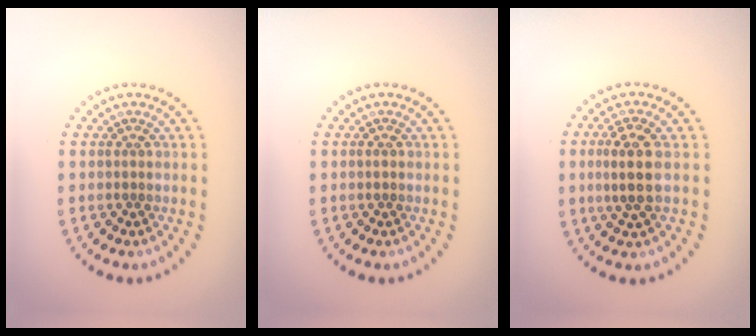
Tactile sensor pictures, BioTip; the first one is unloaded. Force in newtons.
{"total": 0.5, "press": 0.5, "slide": 0.1}
{"total": 3.2, "press": 3.0, "slide": 1.1}